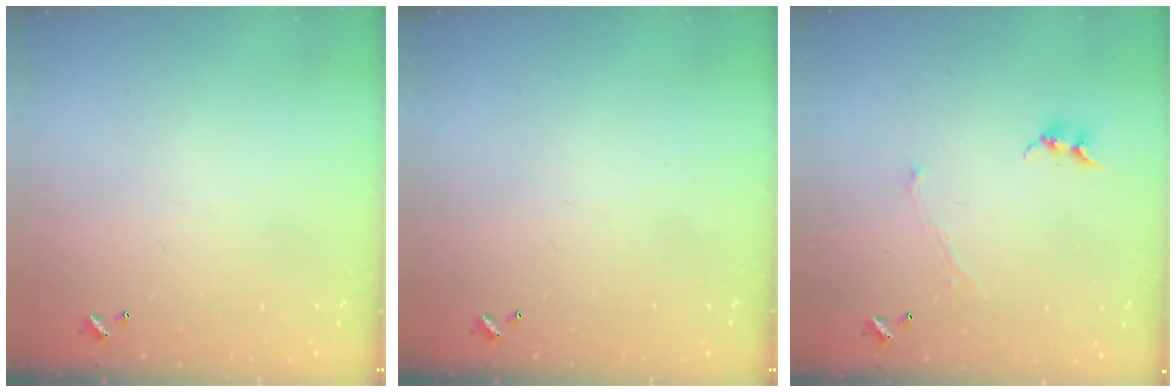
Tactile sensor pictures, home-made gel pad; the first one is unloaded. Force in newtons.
{"total": 0.0}
{"total": 0.8, "press": 0.7, "slide": 0.3}